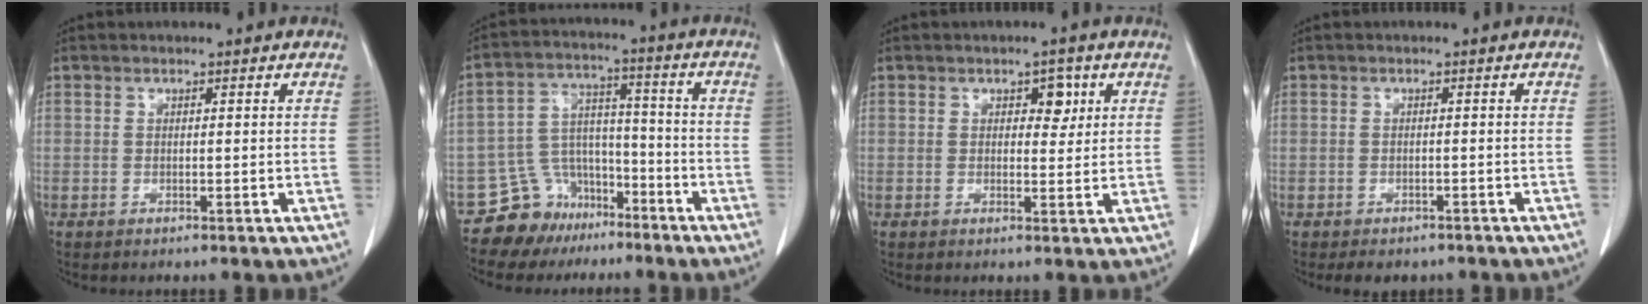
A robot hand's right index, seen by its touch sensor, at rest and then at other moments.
{"total": 9.3, "force": [-6.8, 6.4, 0.8], "torque": [-0.020, 0.051, -0.108]}
{"total": 3.0, "force": [1.2, 1.8, 2.1], "torque": [-0.022, 0.005, 0.016]}
{"total": 4.3, "force": [-3.5, 2.3, 1.1], "torque": [-0.009, 0.003, -0.040]}